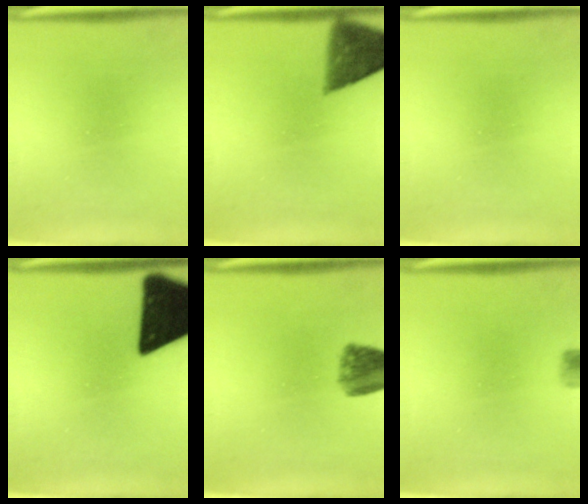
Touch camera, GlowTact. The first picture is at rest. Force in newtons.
{"total": 5.4}
{"total": 0.0}
{"total": 18.9}
{"total": 6.2}
{"total": 2.4}